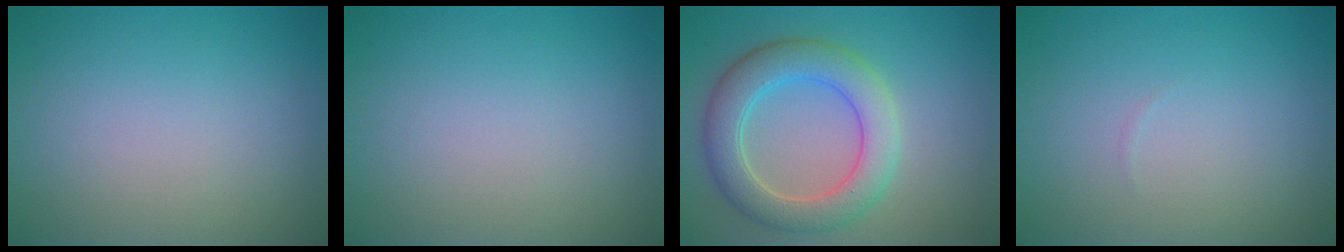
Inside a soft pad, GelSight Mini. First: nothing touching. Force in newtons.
{"total": 0.0}
{"total": 5.7, "press": 5.7, "slide": 0.5}
{"total": 0.0}